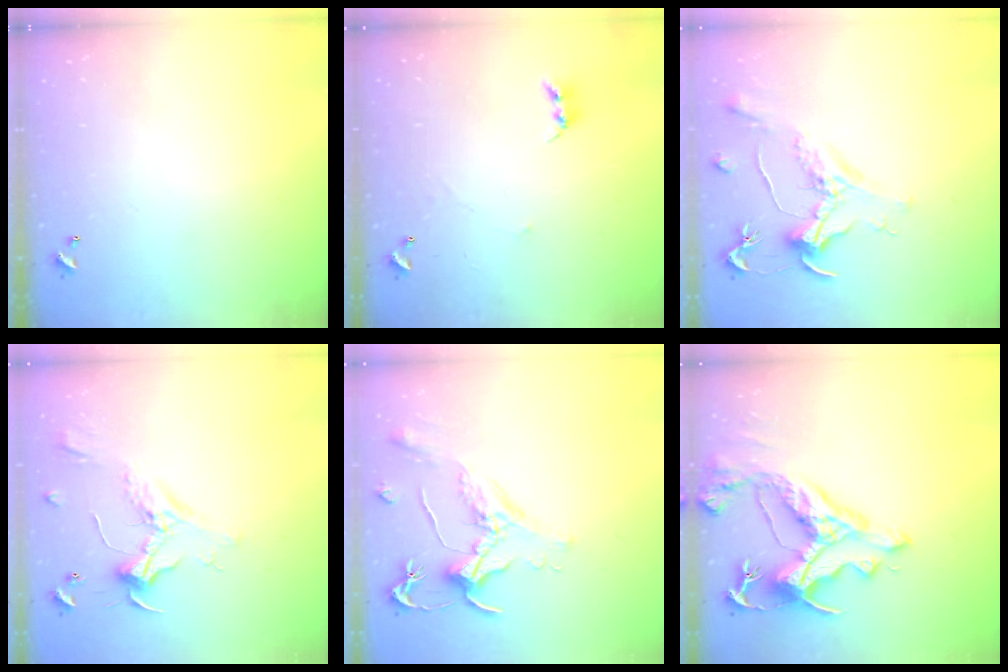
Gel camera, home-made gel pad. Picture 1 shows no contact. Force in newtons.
{"total": 2.4, "press": 2.4, "slide": 0.4}
{"total": 1.6, "press": 1.4, "slide": 0.7}
{"total": 2.3, "press": 2.2, "slide": 0.8}
{"total": 1.6, "press": 1.5, "slide": 0.7}
{"total": 10.7, "press": 10.5, "slide": 2.2}